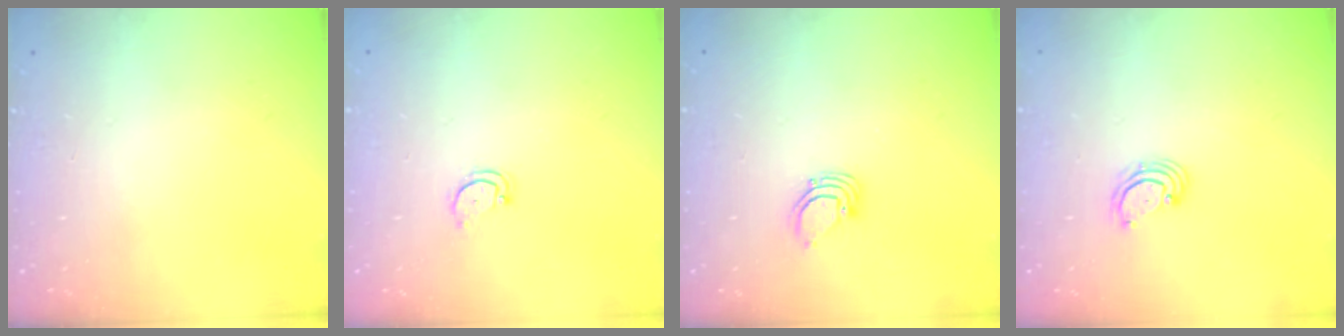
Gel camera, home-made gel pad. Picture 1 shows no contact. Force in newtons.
{"total": 3.0, "press": 3.0, "slide": 0.2}
{"total": 2.7, "press": 2.7, "slide": 0.1}
{"total": 2.7, "press": 2.6, "slide": 0.6}